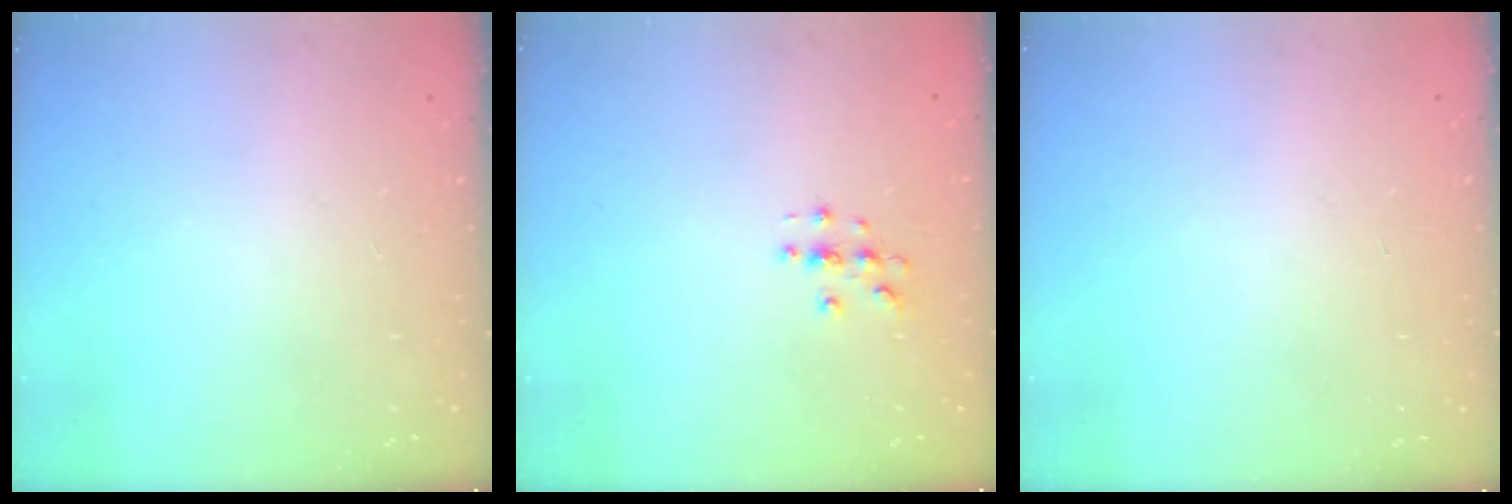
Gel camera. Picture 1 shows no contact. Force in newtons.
{"total": 3.1, "press": 3.1, "slide": 0.3}
{"total": 0.5, "press": 0.5, "slide": 0.2}